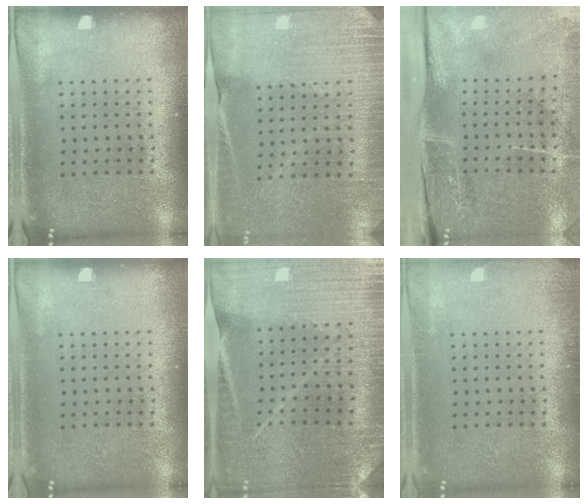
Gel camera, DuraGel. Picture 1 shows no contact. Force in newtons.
{"total": 2.9, "press": 2.9, "slide": 0.2}
{"total": 5.0, "press": 3.9, "slide": 3.2}
{"total": 0.0}
{"total": 2.6, "press": 2.6, "slide": 0.4}
{"total": 1.0, "press": 1.0, "slide": 0.1}